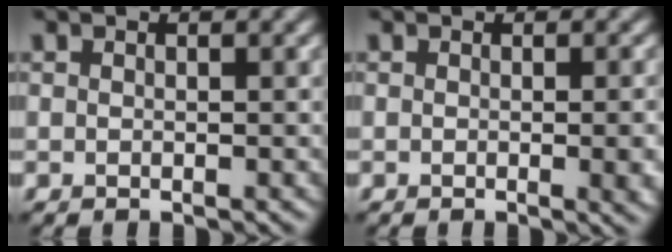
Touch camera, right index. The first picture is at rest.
{"total": 4.0, "force": [-0.4, 1.4, 3.7], "torque": [-0.033, -0.005, -0.001]}